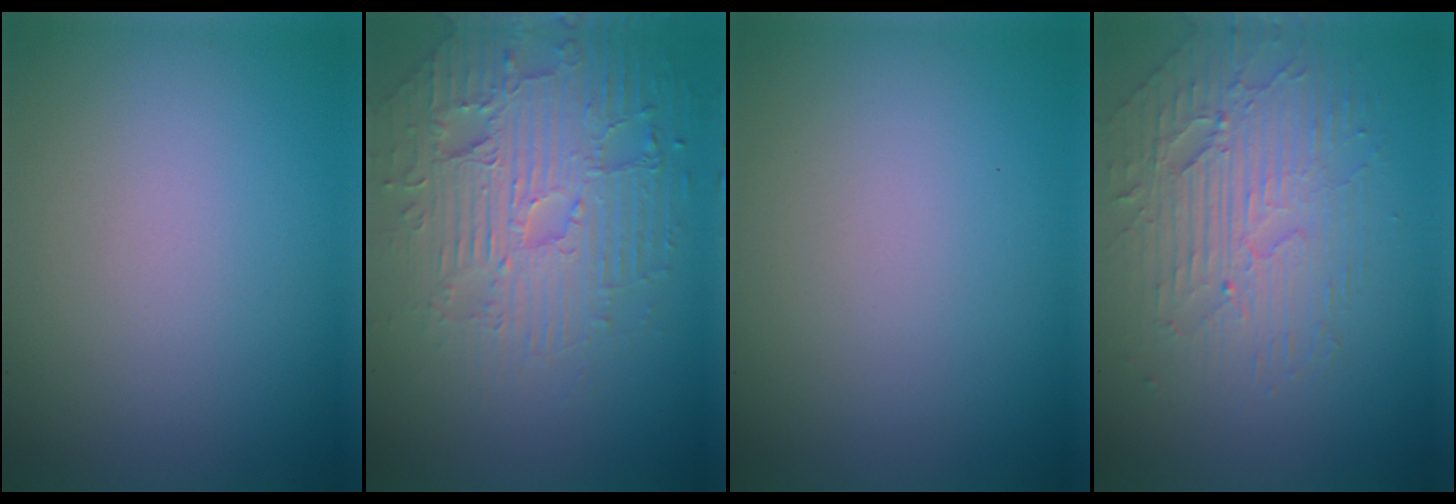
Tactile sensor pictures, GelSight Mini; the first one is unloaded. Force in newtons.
{"total": 6.2, "press": 5.0, "slide": 3.7}
{"total": 0.0}
{"total": 4.1, "press": 3.7, "slide": 1.8}